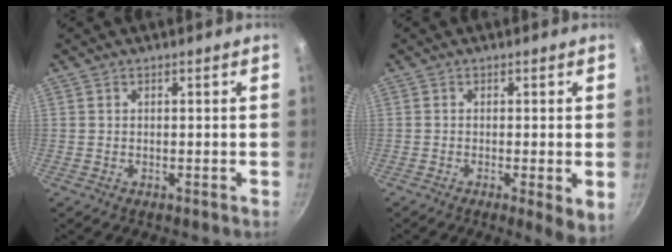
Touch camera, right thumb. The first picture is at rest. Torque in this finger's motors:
{"motor_torque": [-0.04, 0.18, -0.07, -0.38, -0.06]}